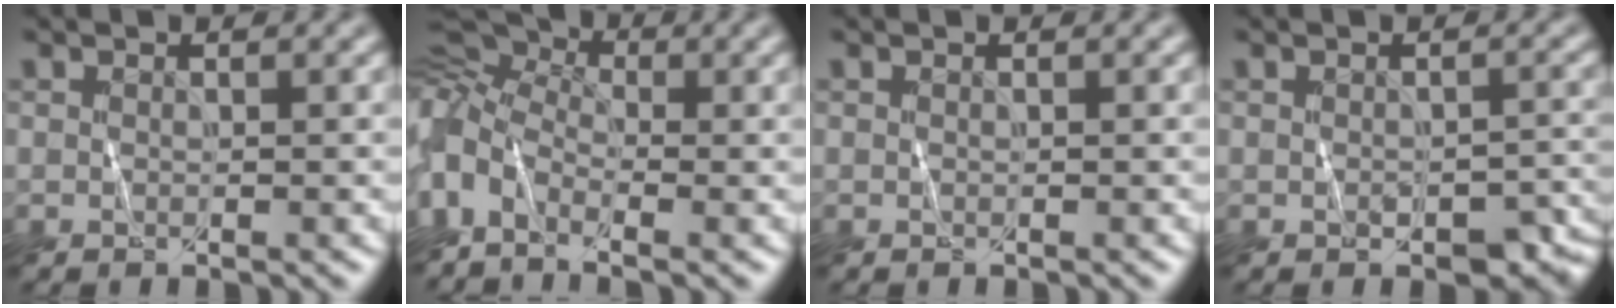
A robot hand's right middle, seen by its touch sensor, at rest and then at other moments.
{"total": 7.5, "force": [-0.6, 4.5, 6.0], "torque": [-0.144, 0.013, -0.022]}
{"total": 0.0}
{"total": 2.9, "force": [-1.1, 1.9, 1.9], "torque": [-0.024, -0.008, -0.009]}